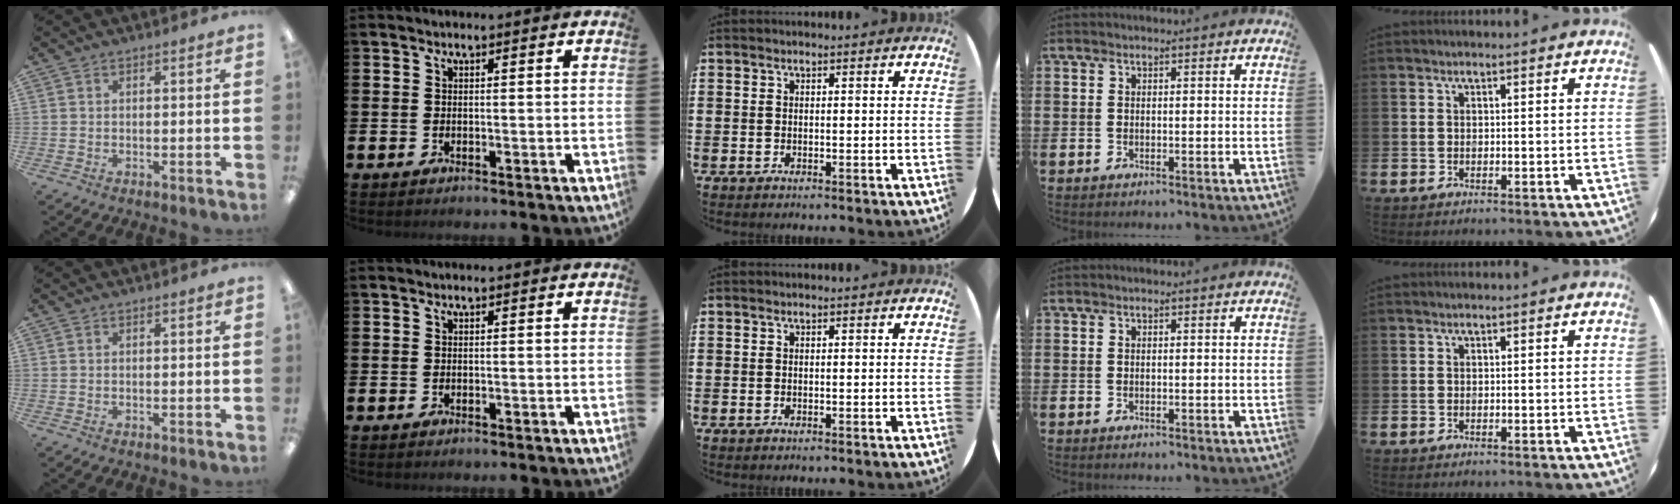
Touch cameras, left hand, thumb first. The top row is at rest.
{}